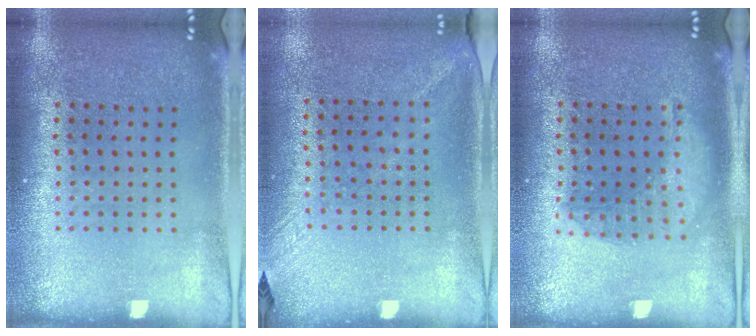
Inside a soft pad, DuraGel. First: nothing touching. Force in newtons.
{"total": 1.2, "press": 0.9, "slide": 0.9}
{"total": 1.4, "press": 1.3, "slide": 0.3}